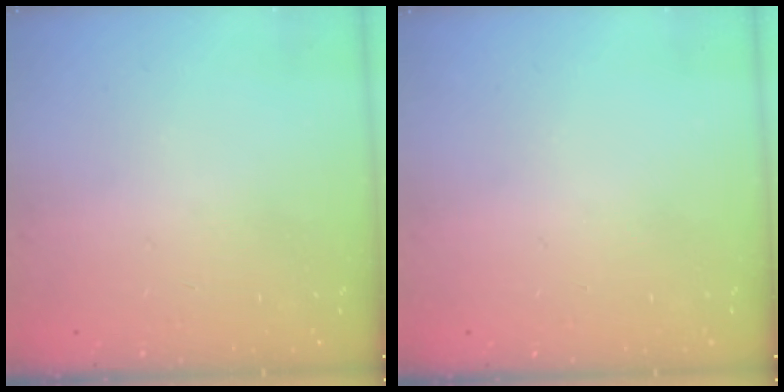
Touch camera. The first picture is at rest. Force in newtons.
{"total": 0.0}